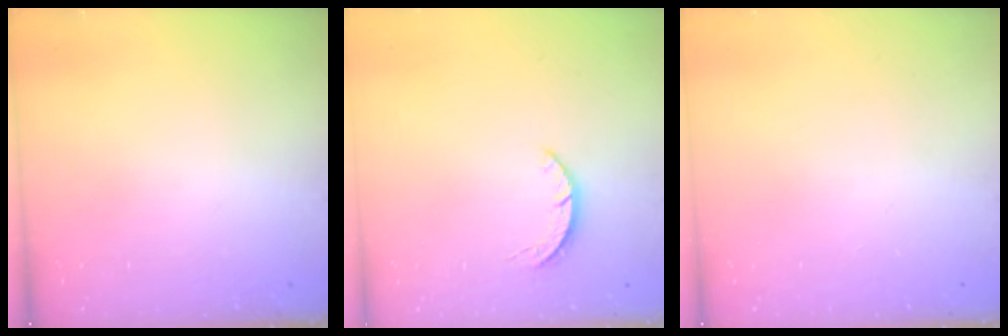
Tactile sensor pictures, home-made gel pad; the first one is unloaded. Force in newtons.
{"total": 2.2, "press": 2.2, "slide": 0.4}
{"total": 0.0}